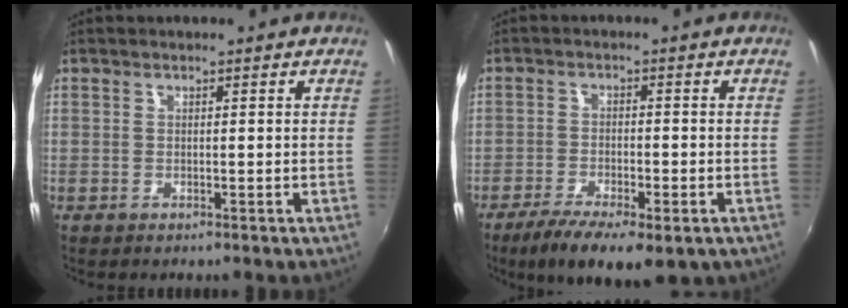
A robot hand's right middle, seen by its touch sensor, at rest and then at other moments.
{"total": 12.3, "force": [-7.7, 4.4, 8.5], "torque": [-0.171, -0.039, -0.122]}